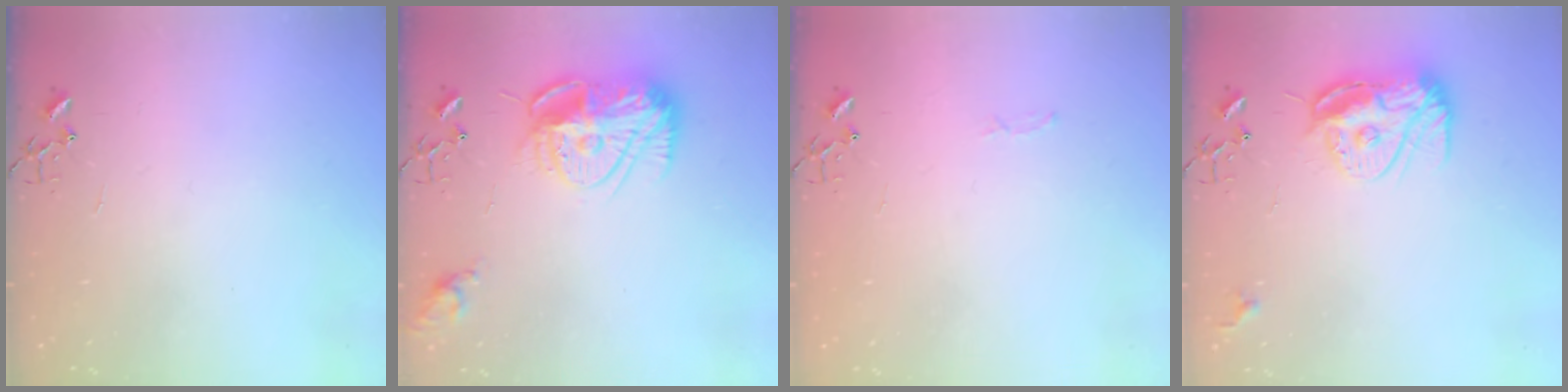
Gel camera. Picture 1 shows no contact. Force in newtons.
{"total": 15.7, "press": 15.7, "slide": 1.0}
{"total": 2.8, "press": 2.8, "slide": 0.4}
{"total": 12.4, "press": 12.4, "slide": 1.4}